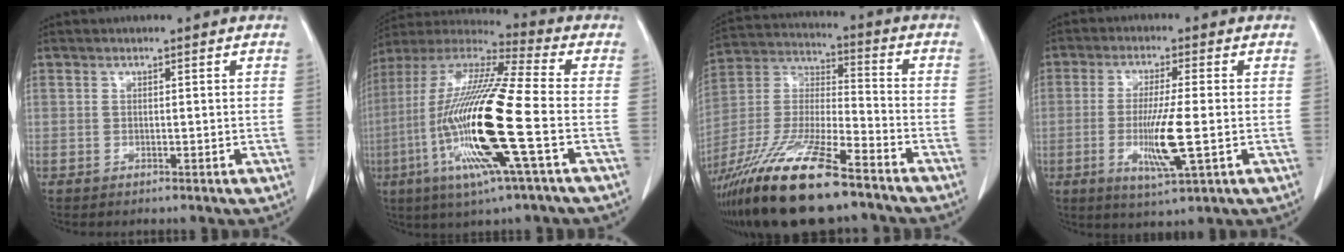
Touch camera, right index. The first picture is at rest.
{"total": 20.7, "force": [-5.1, 0.6, 20.1], "torque": [-0.428, -0.023, -0.108]}
{"total": 21.6, "force": [-15.4, 3.7, 14.7], "torque": [-0.321, -0.043, -0.286]}
{"total": 11.9, "force": [-2.9, 0.6, 11.6], "torque": [-0.224, -0.019, -0.055]}